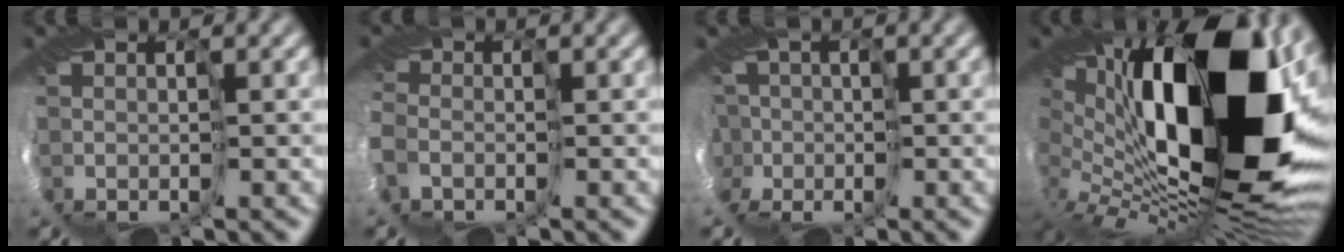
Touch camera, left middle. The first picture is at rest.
{"total": 2.7, "force": [-0.6, 2.5, 0.7], "torque": [-0.039, 0.001, -0.007]}
{"total": 3.3, "force": [0.0, 3.3, 0.6], "torque": [-0.018, 0.023, -0.024]}
{"total": 15.0, "force": [2.8, 6.8, 13.1], "torque": [-0.215, 0.007, 0.038]}